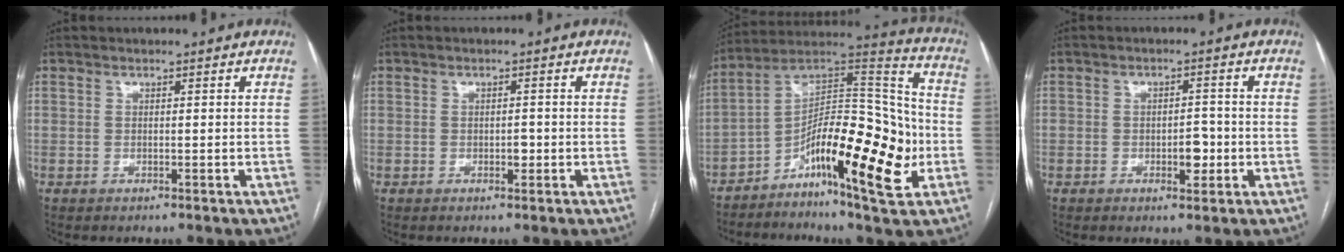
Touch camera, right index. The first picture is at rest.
{"total": 1.4, "force": [-0.4, 0.6, 1.1], "torque": [-0.018, 0.001, -0.005]}
{"total": 19.8, "force": [-6.4, 4.7, 18.2], "torque": [-0.303, 0.024, -0.101]}
{"total": 3.6, "force": [-1.0, 1.7, 3.0], "torque": [-0.040, 0.005, -0.010]}